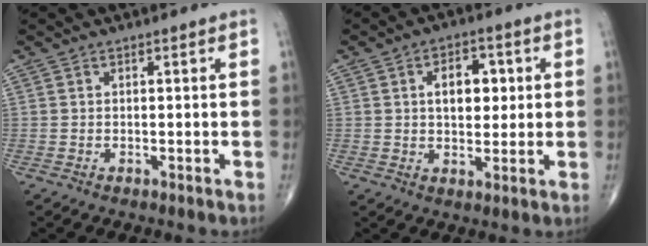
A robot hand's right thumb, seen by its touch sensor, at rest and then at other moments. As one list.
[{"total": 8.0, "force": [1.6, 4.9, 6.1], "torque": [-0.061, 0.000, 0.023]}]